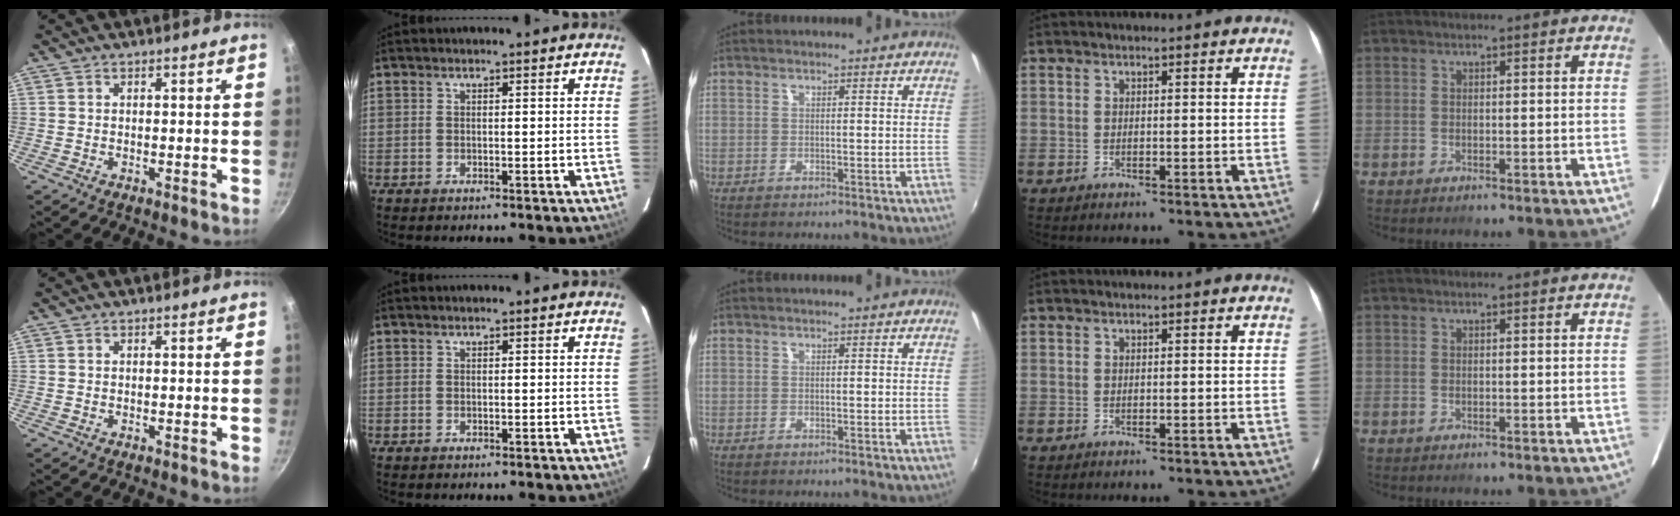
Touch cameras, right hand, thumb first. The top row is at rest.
{}